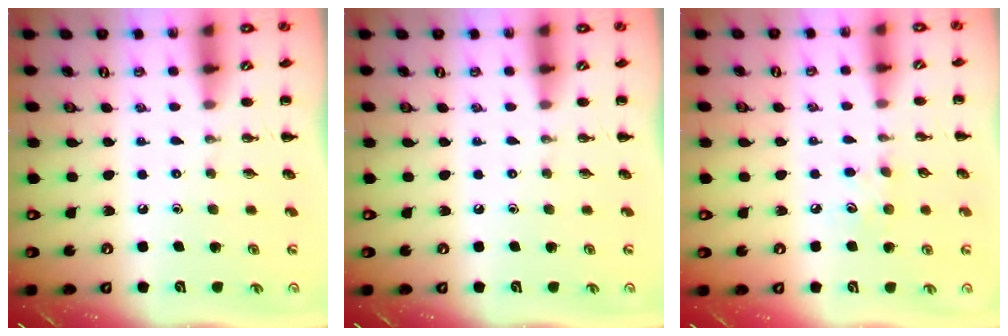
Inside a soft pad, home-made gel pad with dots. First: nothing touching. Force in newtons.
{"total": 0.0}
{"total": 5.4, "press": 5.2, "slide": 1.3}